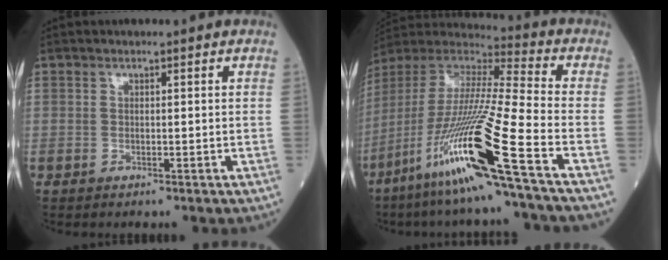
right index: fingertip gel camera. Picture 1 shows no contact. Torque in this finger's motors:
{"motor_torque": [1.89, -0.25, 1.05, 0.21]}